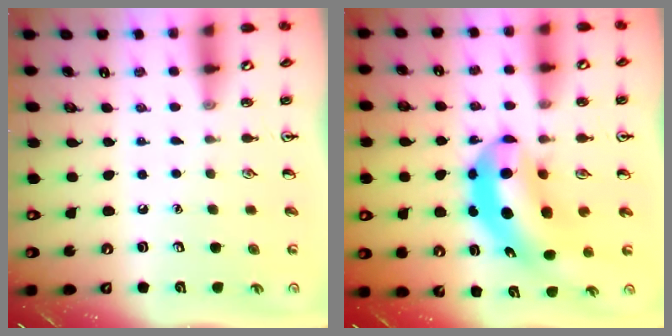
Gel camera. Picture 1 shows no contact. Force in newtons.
{"total": 10.1, "press": 9.6, "slide": 3.0}